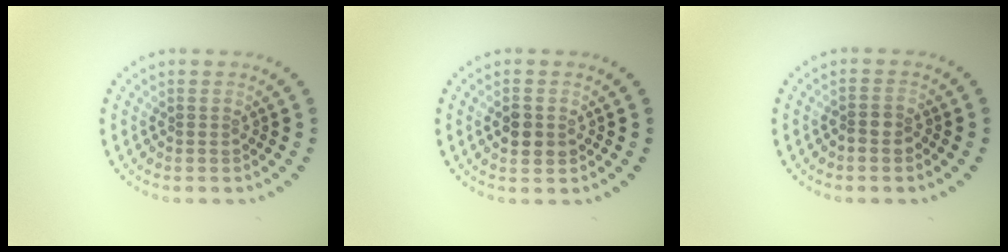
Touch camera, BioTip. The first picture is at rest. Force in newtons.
{"total": 2.5, "press": 2.5, "slide": 0.2}
{"total": 1.5, "press": 1.3, "slide": 0.7}